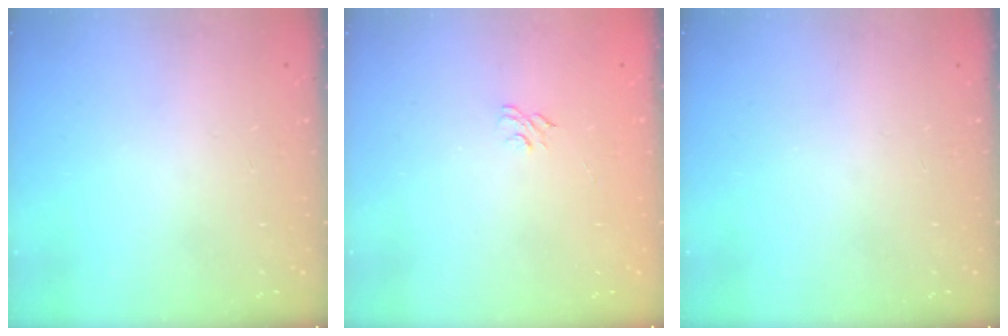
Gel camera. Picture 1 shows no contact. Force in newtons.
{"total": 4.2, "press": 4.0, "slide": 1.1}
{"total": 0.0}